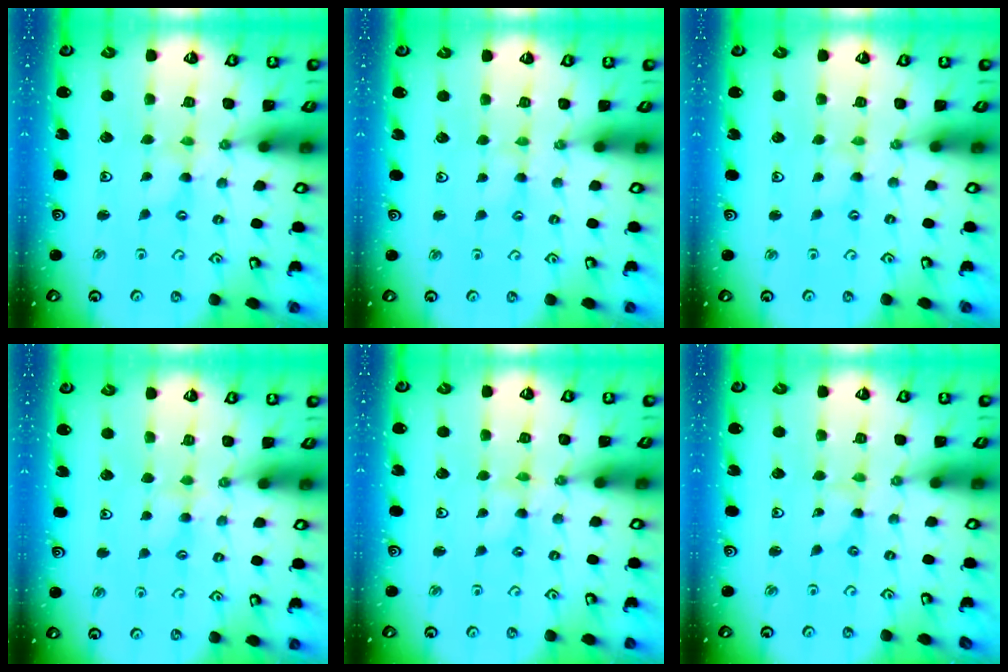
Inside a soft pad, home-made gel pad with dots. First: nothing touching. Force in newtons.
{"total": 1.3, "press": 1.3, "slide": 0.3}
{"total": 0.0}
{"total": 3.1, "press": 3.1, "slide": 0.5}
{"total": 1.1, "press": 1.0, "slide": 0.2}
{"total": 0.0}